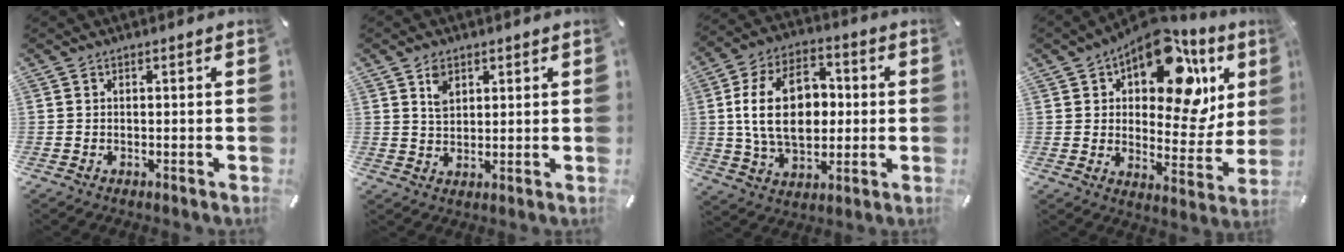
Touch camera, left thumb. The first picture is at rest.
{"total": 4.2, "force": [2.2, 2.9, 2.1], "torque": [-0.031, -0.003, 0.038]}
{"total": 17.5, "force": [1.0, 12.2, 12.5], "torque": [-0.254, 0.012, 0.014]}
{"total": 19.1, "force": [10.7, 10.4, 12.0], "torque": [-0.161, -0.079, 0.178]}